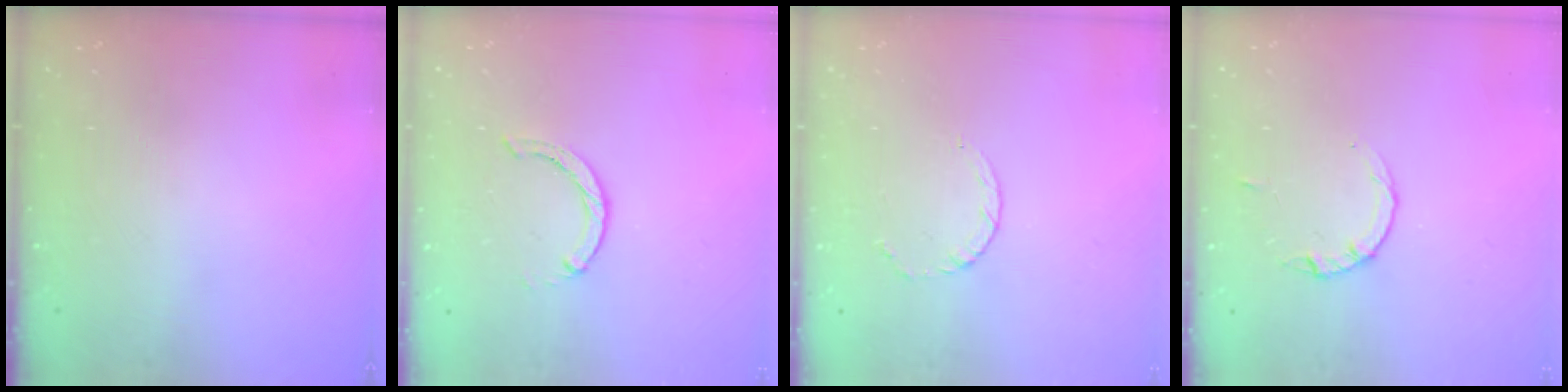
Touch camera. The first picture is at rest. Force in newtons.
{"total": 0.0}
{"total": 3.2, "press": 3.2, "slide": 0.4}
{"total": 2.8, "press": 2.8, "slide": 0.4}